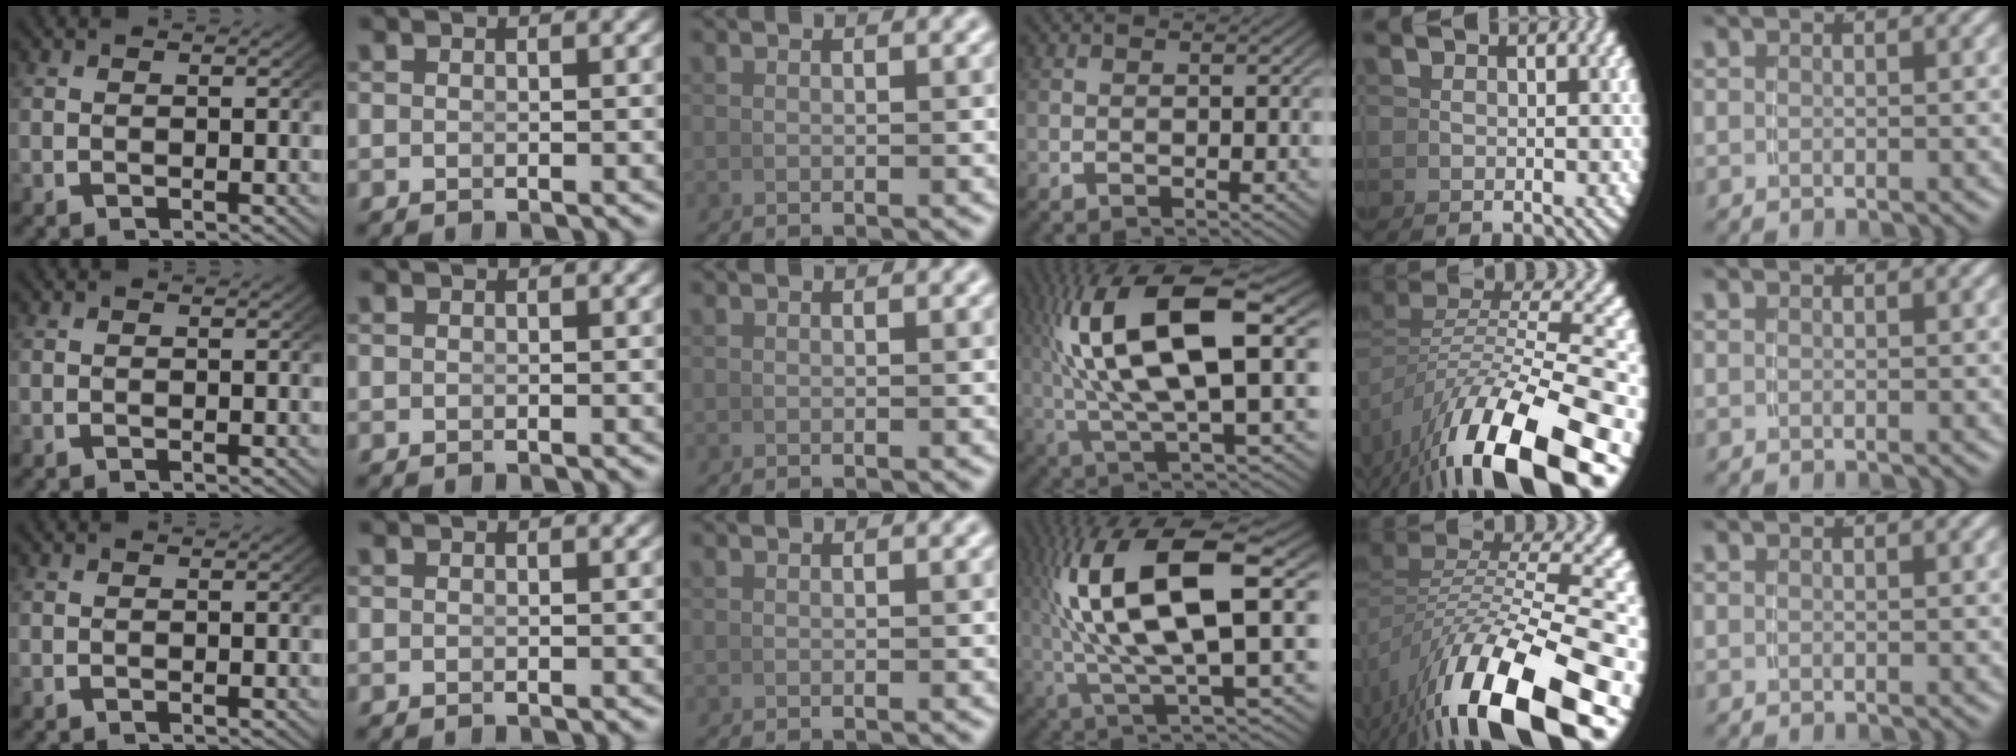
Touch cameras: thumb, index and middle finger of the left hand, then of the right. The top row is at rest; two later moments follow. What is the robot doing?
{"motion": "lift_and_place", "object": "cup"}